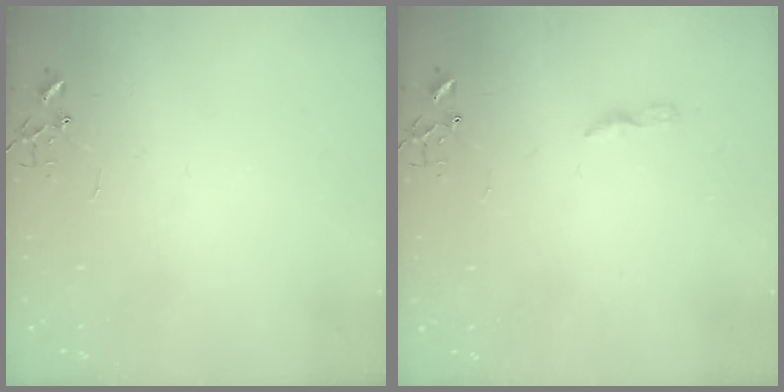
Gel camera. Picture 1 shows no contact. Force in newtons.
{"total": 3.7, "press": 3.7, "slide": 0.4}